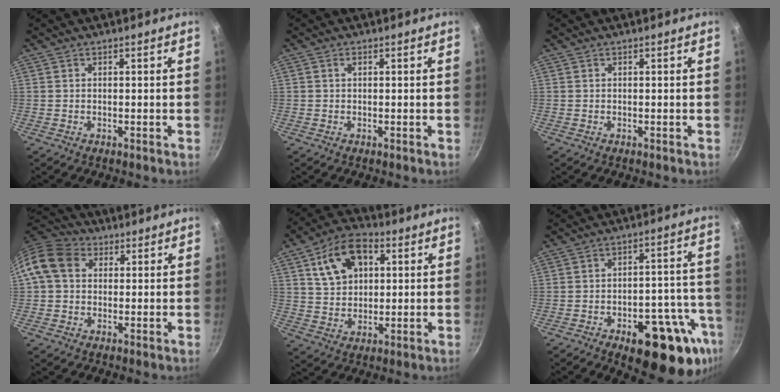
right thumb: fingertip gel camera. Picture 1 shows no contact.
{"total": 0.7, "force": [0.2, 0.5, 0.5], "torque": [-0.009, 0.004, 0.003]}
{"total": 0.0}
{"total": 9.4, "force": [1.8, 7.5, 5.4], "torque": [-0.078, 0.019, 0.012]}
{"total": 13.0, "force": [4.4, 8.6, 8.7], "torque": [-0.124, 0.004, 0.070]}
{"total": 20.1, "force": [-10.0, 8.7, 15.1], "torque": [-0.132, 0.042, -0.128]}